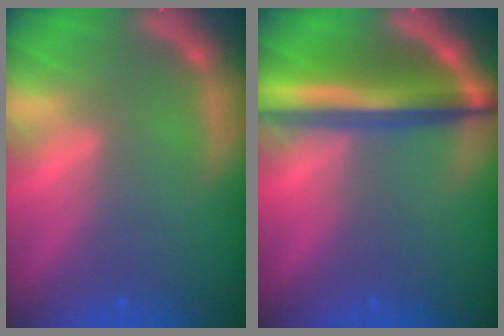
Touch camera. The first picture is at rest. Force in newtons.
{"total": 8.1}